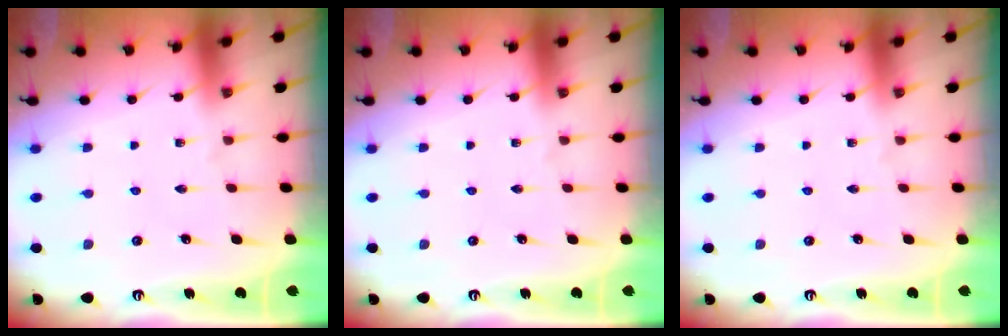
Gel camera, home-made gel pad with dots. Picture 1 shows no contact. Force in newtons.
{"total": 0.0}
{"total": 0.0}